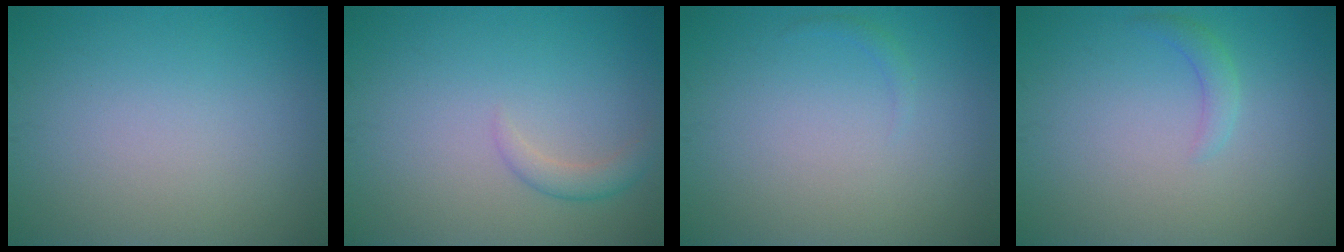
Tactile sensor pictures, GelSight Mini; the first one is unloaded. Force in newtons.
{"total": 1.6, "press": 1.6, "slide": 0.0}
{"total": 0.6, "press": 0.6, "slide": 0.1}
{"total": 1.4, "press": 1.4, "slide": 0.1}